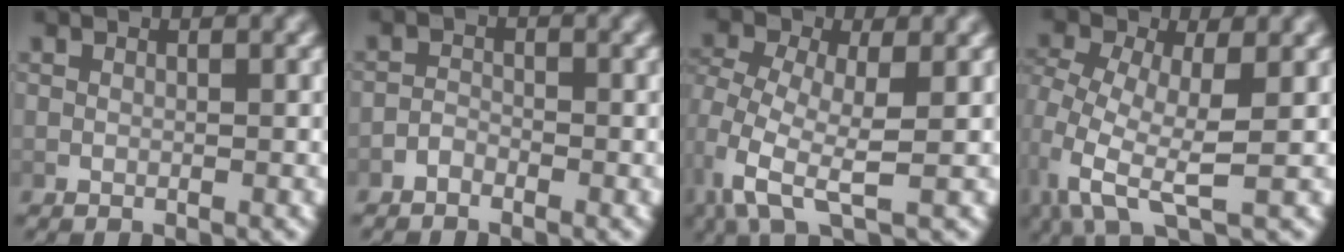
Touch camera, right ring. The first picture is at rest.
{"total": 1.6, "force": [-1.5, 0.5, 0.1], "torque": [-0.006, -0.008, -0.026]}
{"total": 4.6, "force": [-0.5, 2.5, 3.9], "torque": [-0.102, -0.033, 0.004]}
{"total": 5.6, "force": [-0.6, 3.2, 4.5], "torque": [-0.116, -0.038, 0.007]}